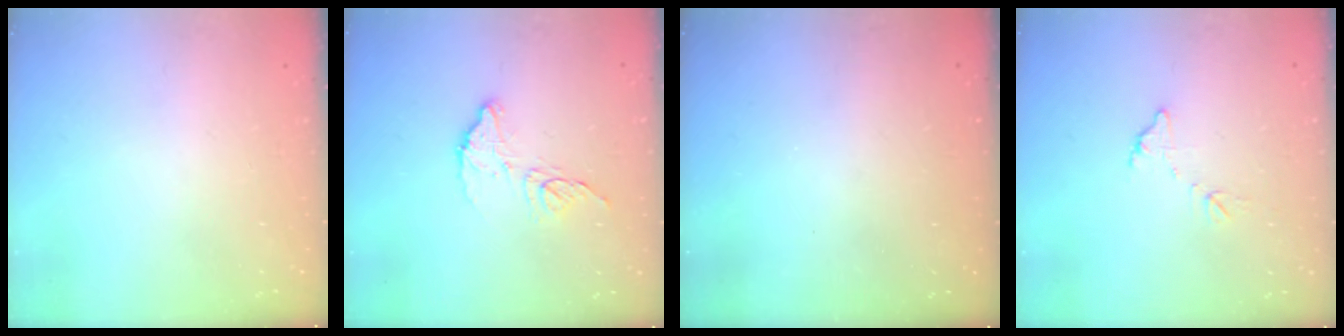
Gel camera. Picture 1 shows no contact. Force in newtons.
{"total": 9.8, "press": 9.8, "slide": 0.5}
{"total": 3.3, "press": 3.3, "slide": 0.2}
{"total": 8.0, "press": 8.0, "slide": 0.4}